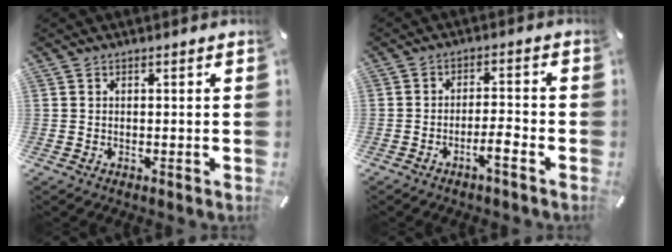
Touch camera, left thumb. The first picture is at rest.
{"total": 4.5, "force": [-2.8, 0.9, 3.4], "torque": [-0.054, 0.011, -0.049]}